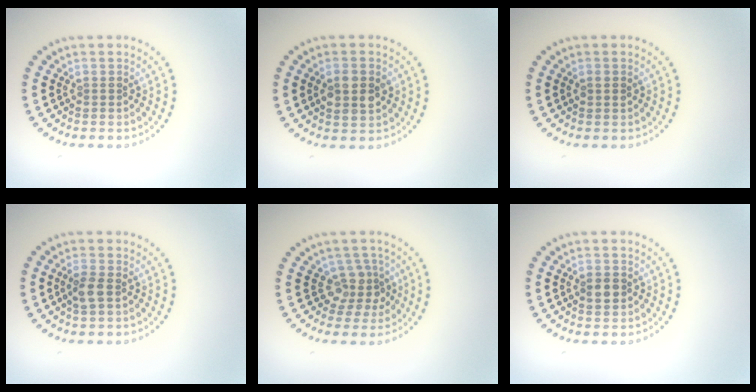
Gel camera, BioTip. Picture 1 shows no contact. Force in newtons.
{"total": 3.0, "press": 3.0, "slide": 0.1}
{"total": 1.0, "press": 1.0, "slide": 0.1}
{"total": 1.9, "press": 1.8, "slide": 0.6}
{"total": 2.8, "press": 2.1, "slide": 1.8}
{"total": 2.2, "press": 2.2, "slide": 0.0}